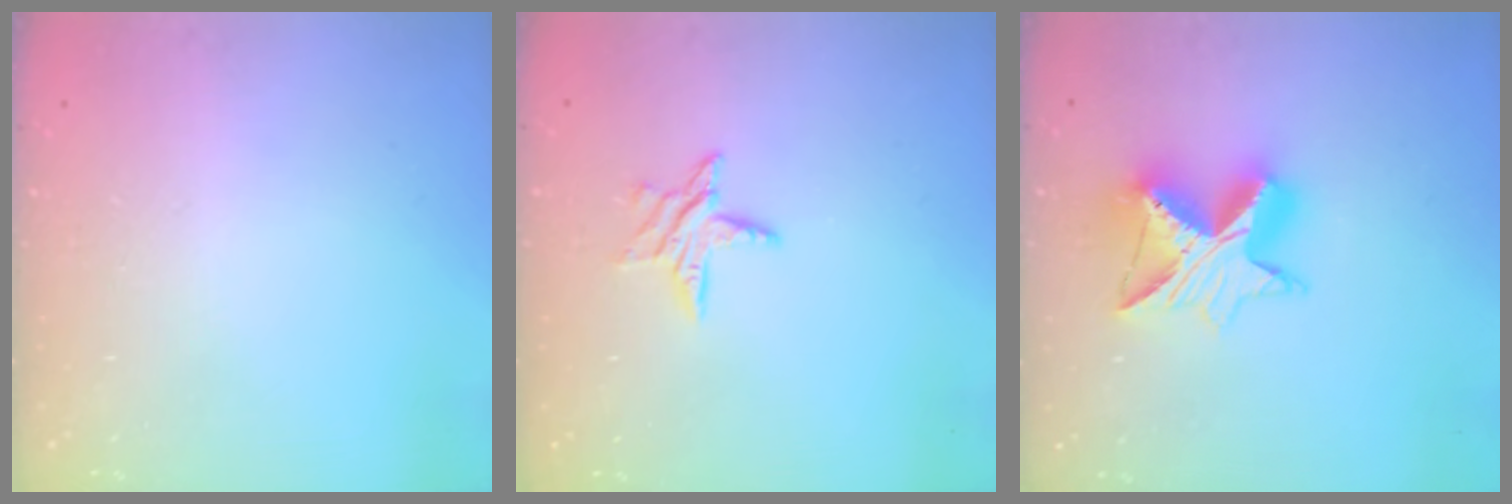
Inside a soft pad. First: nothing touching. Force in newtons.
{"total": 6.8, "press": 6.8, "slide": 0.2}
{"total": 12.4, "press": 12.4, "slide": 1.3}